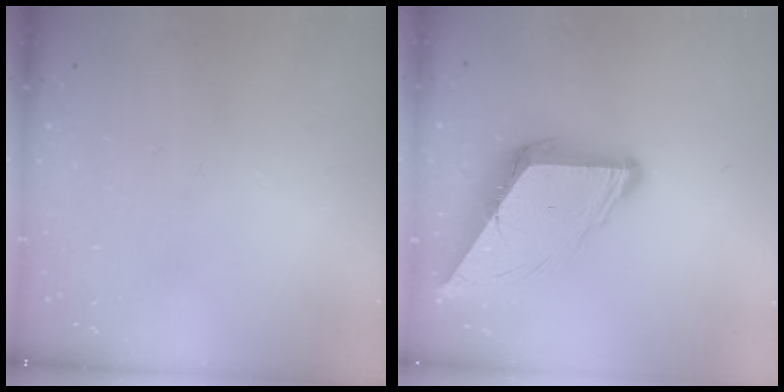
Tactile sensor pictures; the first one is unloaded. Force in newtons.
{"total": 11.4, "press": 11.3, "slide": 1.3}